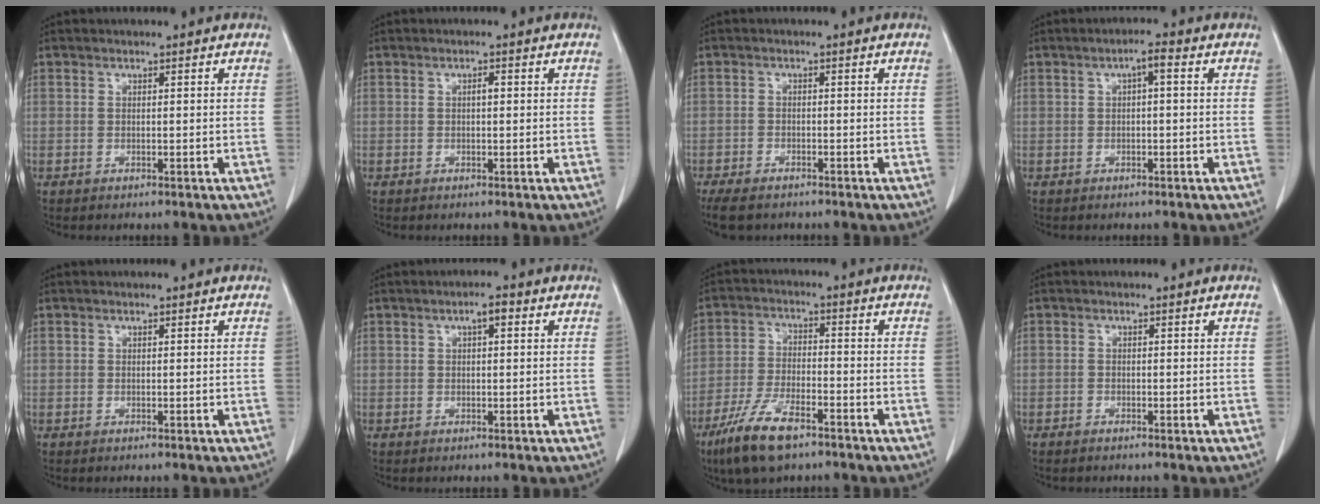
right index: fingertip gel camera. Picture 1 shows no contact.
{"total": 1.4, "force": [0.1, 0.5, 1.2], "torque": [-0.025, 0.002, 0.003]}
{"total": 7.6, "force": [-5.6, 3.5, 3.7], "torque": [-0.069, -0.009, -0.087]}
{"total": 2.9, "force": [0.8, 0.8, 2.7], "torque": [-0.047, 0.011, 0.011]}
{"total": 0.0}
{"total": 2.7, "force": [1.1, 1.0, 2.3], "torque": [-0.041, 0.009, 0.017]}
{"total": 10.4, "force": [-6.8, 3.2, 7.2], "torque": [-0.152, -0.016, -0.125]}
{"total": 0.9, "force": [-0.6, 0.6, 0.4], "torque": [-0.011, 0.000, -0.010]}